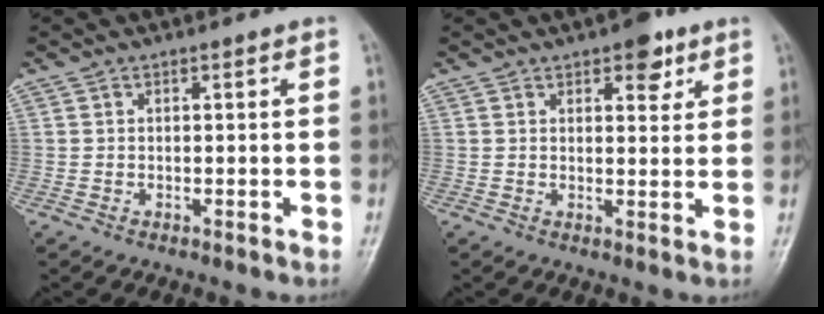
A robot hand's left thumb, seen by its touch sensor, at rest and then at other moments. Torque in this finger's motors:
{"motor_torque": [0.68, 0.43, 0.42, -0.42, 0.00]}